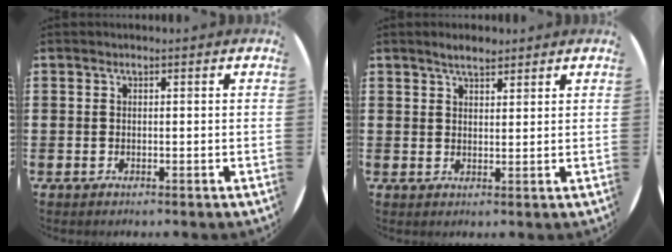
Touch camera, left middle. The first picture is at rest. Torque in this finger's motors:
{"motor_torque": [0.45, -0.39, 0.06, 0.01]}